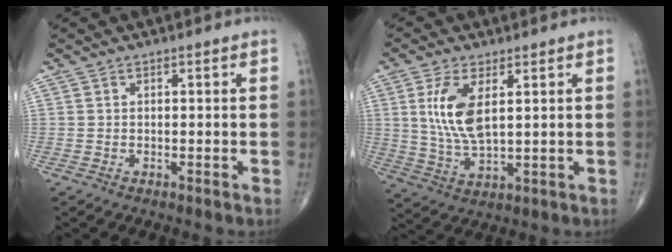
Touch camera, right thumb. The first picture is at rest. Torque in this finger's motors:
{"motor_torque": [-0.76, 0.60, 0.91, 0.36, 0.12]}